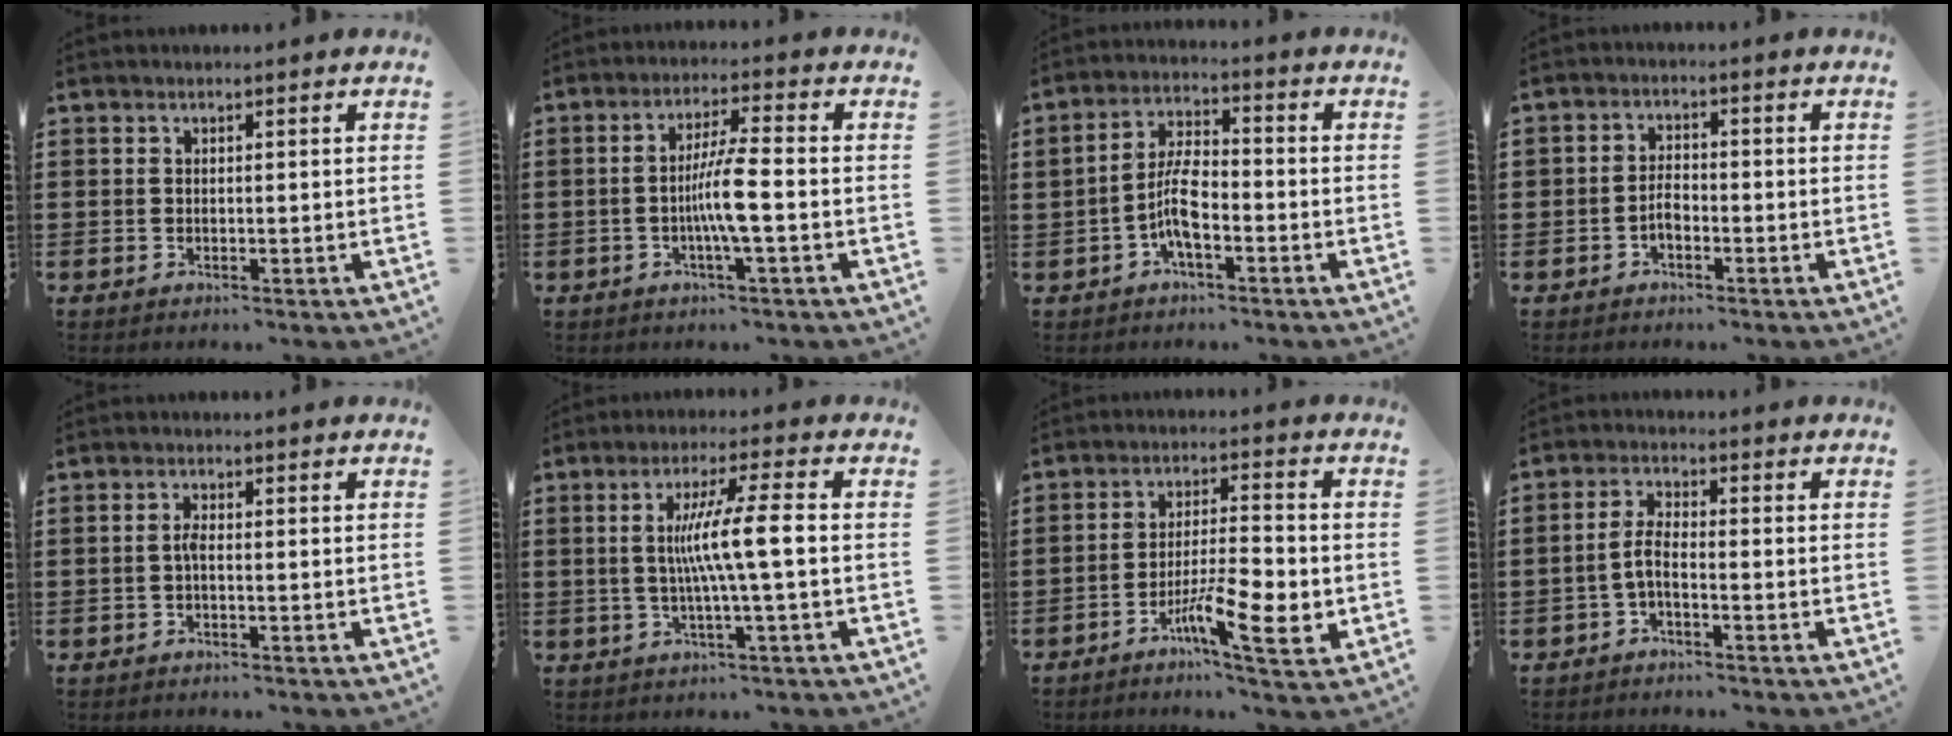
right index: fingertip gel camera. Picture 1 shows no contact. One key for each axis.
{"total": 6.2, "fx": -1.4, "fy": 0.1, "fz": 6.1, "tx": -0.114, "ty": -0.005, "tz": -0.032}
{"total": 6.5, "fx": -2.2, "fy": 2.5, "fz": 5.6, "tx": -0.123, "ty": 0.000, "tz": -0.047}
{"total": 2.3, "fx": -1.3, "fy": 1.5, "fz": 1.3, "tx": -0.027, "ty": 0.002, "tz": -0.027}
{"total": 1.7, "fx": -0.4, "fy": 0.4, "fz": 1.6, "tx": -0.039, "ty": -0.001, "tz": -0.011}
{"total": 7.8, "fx": -0.5, "fy": -0.5, "fz": 7.7, "tx": -0.141, "ty": -0.004, "tz": -0.017}
{"total": 9.4, "fx": -3.9, "fy": 1.9, "fz": 8.3, "tx": -0.140, "ty": 0.005, "tz": -0.066}
{"total": 3.5, "fx": -1.6, "fy": 0.9, "fz": 3.0, "tx": -0.076, "ty": -0.004, "tz": -0.038}